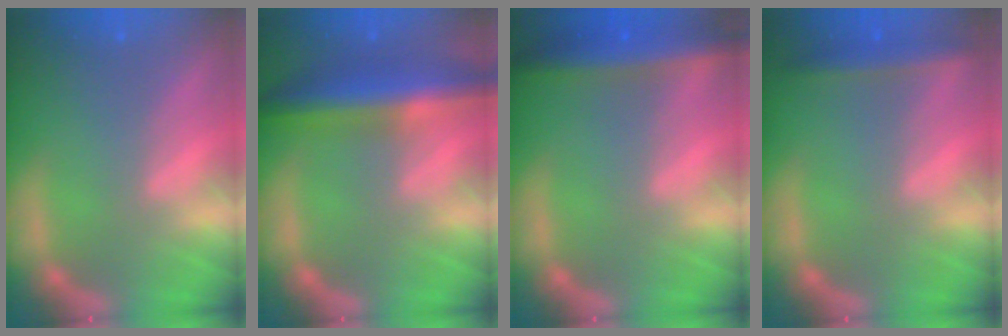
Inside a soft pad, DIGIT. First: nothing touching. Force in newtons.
{"total": 7.5}
{"total": 5.9}
{"total": 2.9}